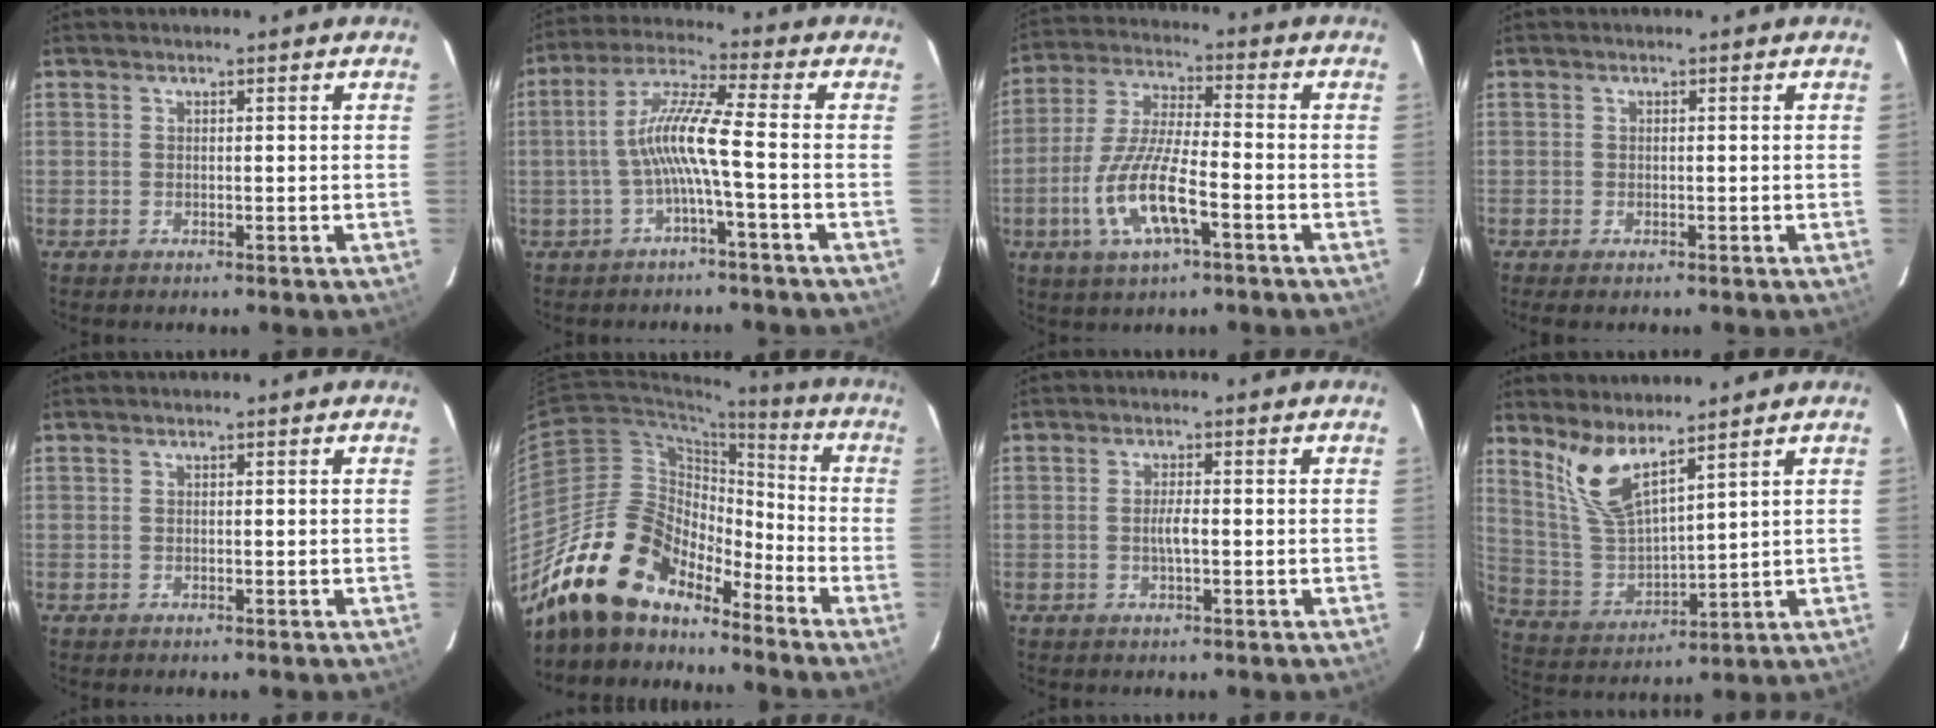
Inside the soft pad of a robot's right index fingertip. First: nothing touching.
{"total": 8.4, "force": [-2.2, -0.6, 8.1], "torque": [-0.176, 0.013, -0.040]}
{"total": 13.2, "force": [-5.2, 3.2, 11.7], "torque": [-0.247, -0.009, -0.098]}
{"total": 1.4, "force": [-1.0, 0.5, 0.8], "torque": [-0.016, -0.004, -0.018]}
{"total": 0.0}
{"total": 17.7, "force": [-14.3, 7.3, 7.4], "torque": [-0.143, 0.011, -0.265]}
{"total": 2.4, "force": [-0.4, 0.3, 2.3], "torque": [-0.044, 0.000, -0.009]}
{"total": 9.4, "force": [6.9, 2.2, 5.9], "torque": [-0.123, -0.009, 0.152]}